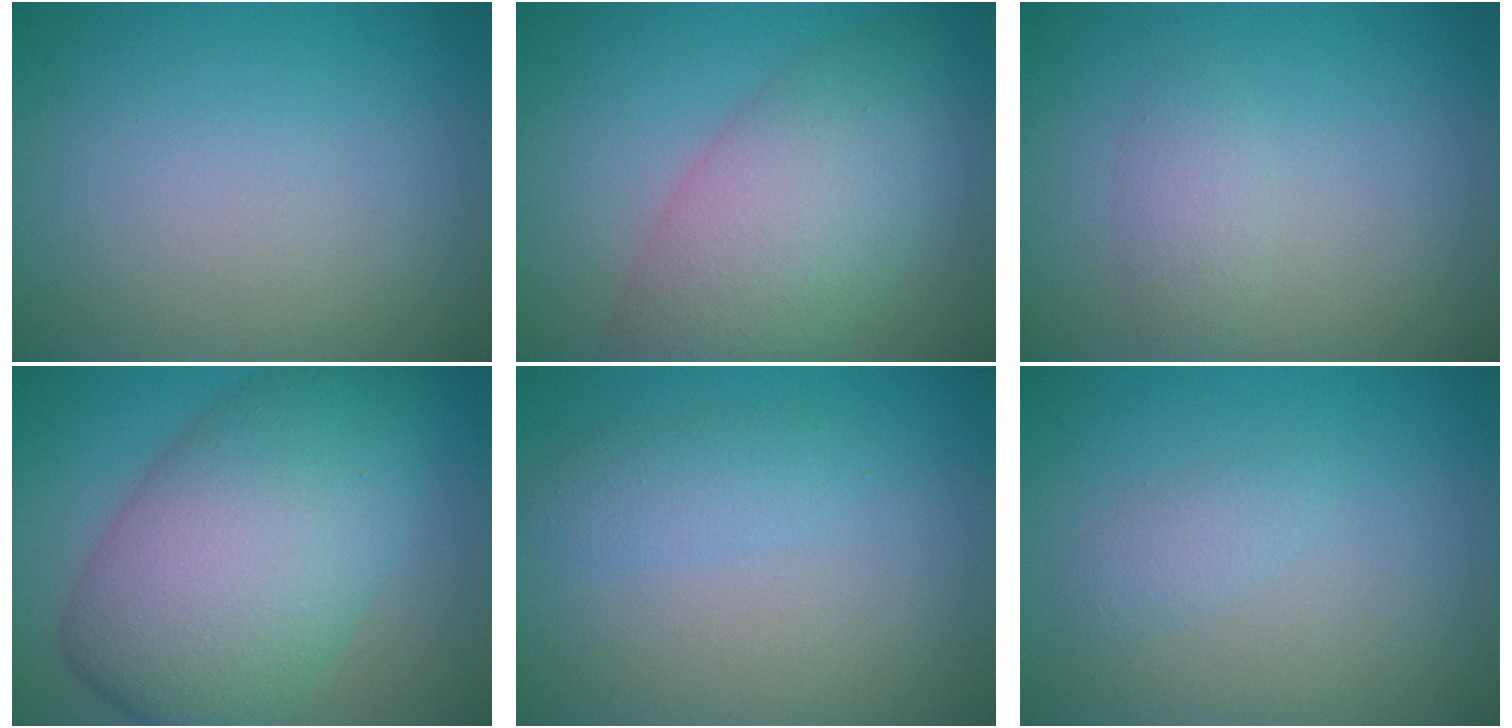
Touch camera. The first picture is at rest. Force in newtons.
{"total": 8.0, "press": 8.0, "slide": 0.5}
{"total": 1.7, "press": 1.7, "slide": 0.0}
{"total": 11.8, "press": 11.8, "slide": 0.2}
{"total": 1.8, "press": 1.8, "slide": 0.1}
{"total": 1.2, "press": 1.2, "slide": 0.1}